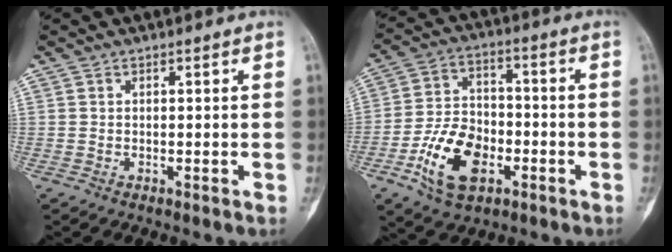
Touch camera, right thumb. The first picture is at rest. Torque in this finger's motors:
{"motor_torque": [0.24, 0.56, 0.30, 0.21, 0.14]}